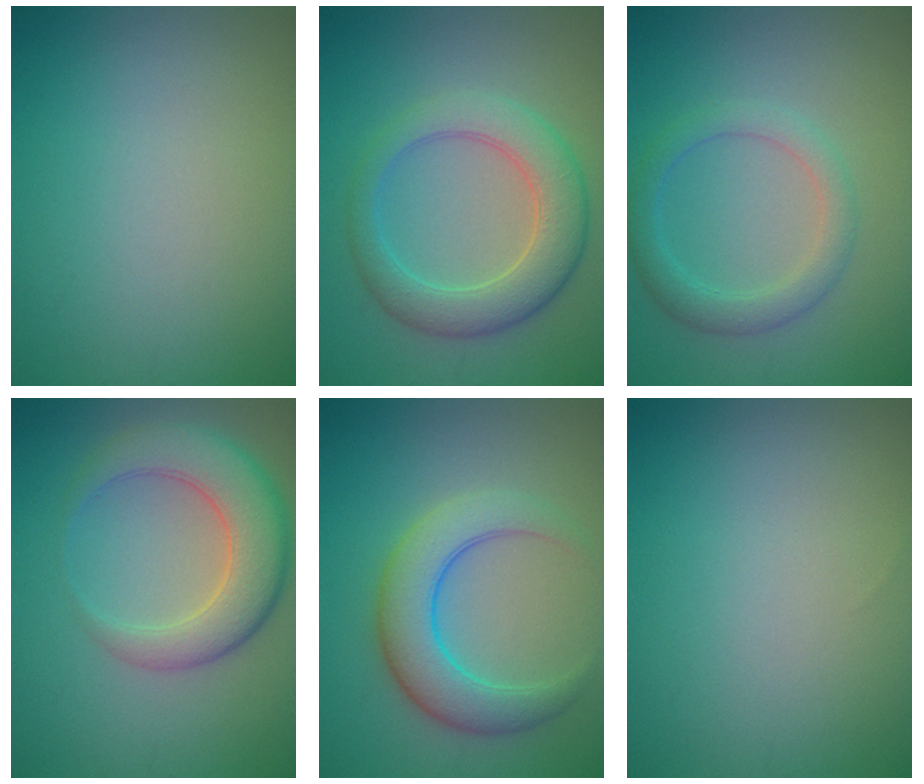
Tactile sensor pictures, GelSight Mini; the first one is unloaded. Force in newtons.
{"total": 5.6, "press": 5.6, "slide": 0.3}
{"total": 2.8, "press": 2.8, "slide": 0.1}
{"total": 6.3, "press": 6.2, "slide": 0.2}
{"total": 5.5, "press": 5.5, "slide": 0.2}
{"total": 0.0}